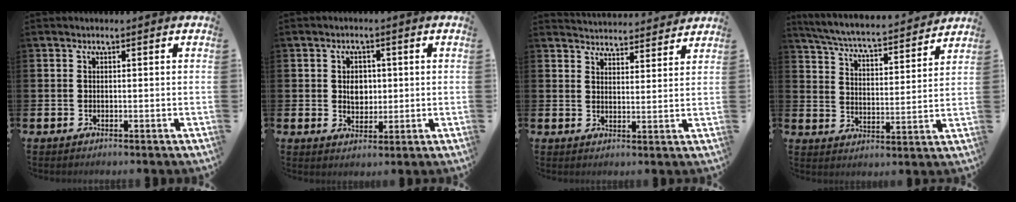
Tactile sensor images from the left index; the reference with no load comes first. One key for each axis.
{"total": 3.4, "fx": 0.6, "fy": 2.5, "fz": 2.1, "tx": -0.031, "ty": 0.006, "tz": 0.005}
{"total": 4.4, "fx": 4.4, "fy": 0.5, "fz": -0.4, "tx": -0.001, "ty": -0.032, "tz": 0.078}
{"total": 6.0, "fx": 5.7, "fy": 0.4, "fz": 1.5, "tx": -0.057, "ty": -0.048, "tz": 0.095}